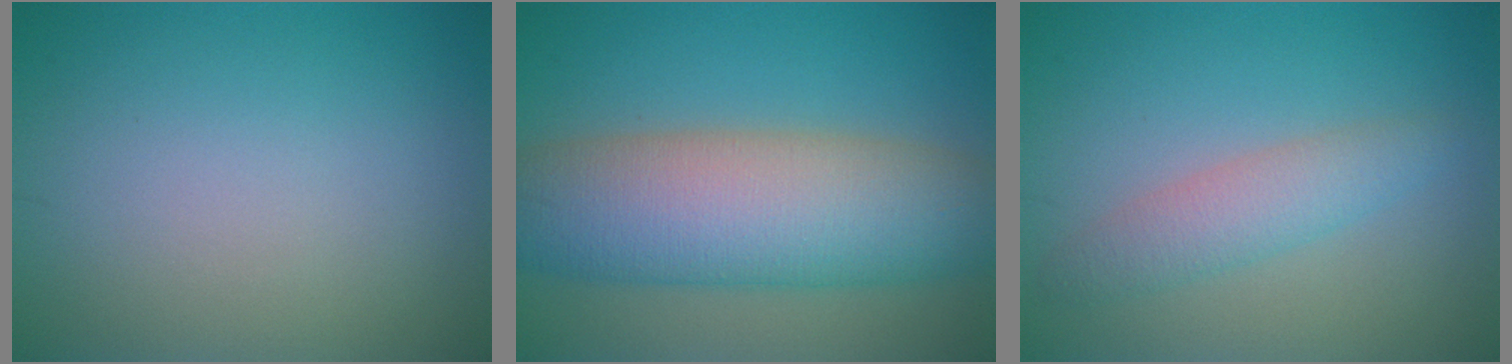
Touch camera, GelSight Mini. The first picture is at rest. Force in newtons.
{"total": 11.3, "press": 11.2, "slide": 0.4}
{"total": 2.9, "press": 2.9, "slide": 0.1}